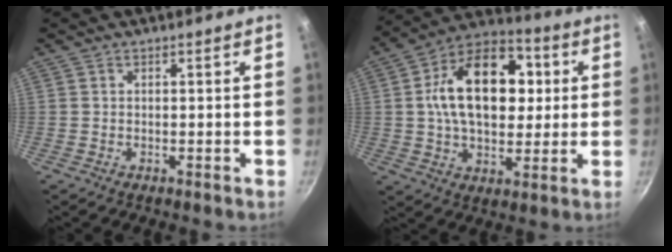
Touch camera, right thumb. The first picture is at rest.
{"total": 20.5, "force": [3.1, 13.3, 15.3], "torque": [-0.211, 0.019, 0.034]}